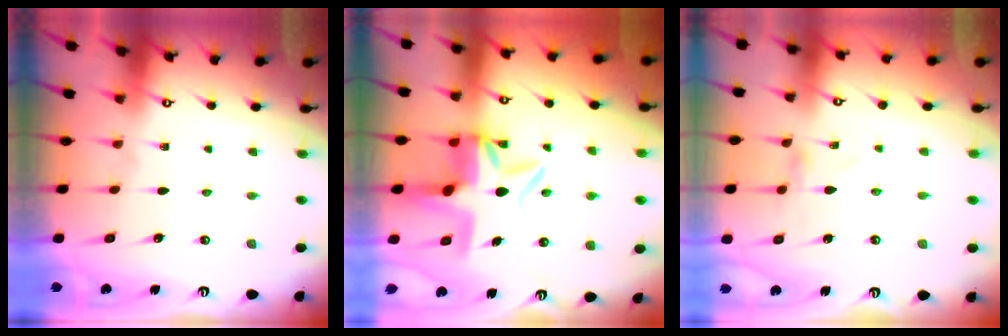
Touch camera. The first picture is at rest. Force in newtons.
{"total": 10.3, "press": 9.8, "slide": 3.3}
{"total": 0.0}